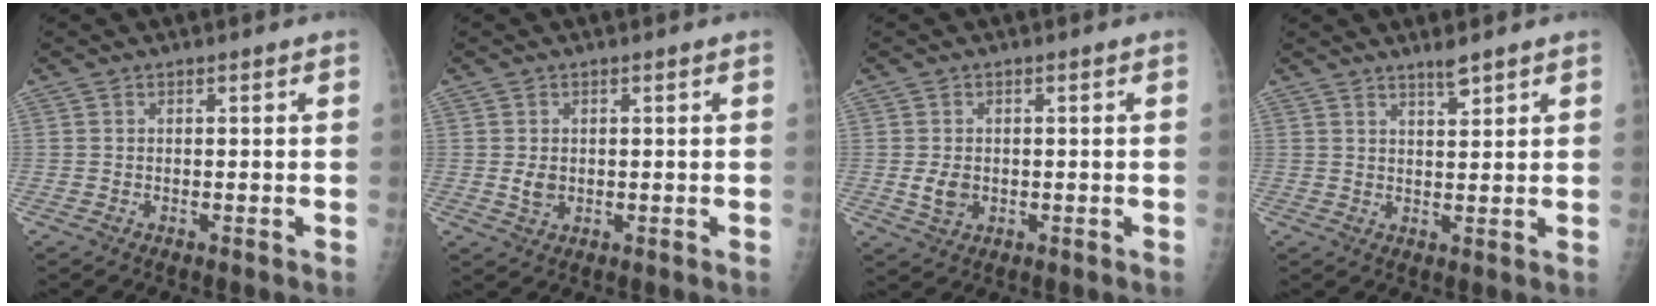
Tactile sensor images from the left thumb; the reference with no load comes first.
{"total": 2.6, "force": [0.2, 2.0, 1.7], "torque": [-0.023, -0.004, 0.009]}
{"total": 3.6, "force": [-0.2, 2.7, 2.3], "torque": [-0.036, -0.004, 0.002]}
{"total": 2.9, "force": [2.5, 0.4, 1.5], "torque": [-0.020, -0.021, 0.044]}